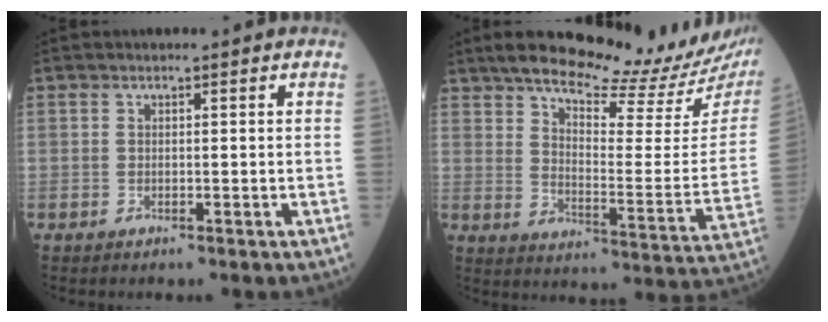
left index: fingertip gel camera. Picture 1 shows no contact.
{"total": 21.1, "force": [18.2, 3.0, 10.1], "torque": [-0.154, -0.057, 0.233]}